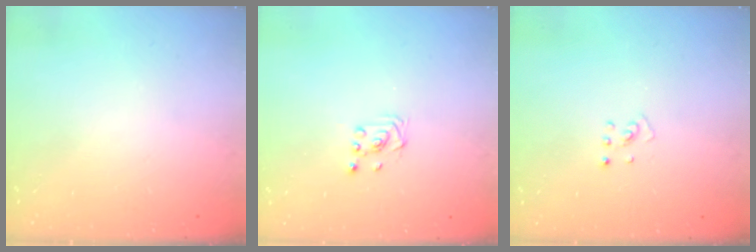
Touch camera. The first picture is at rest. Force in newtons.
{"total": 1.6, "press": 1.4, "slide": 0.9}
{"total": 2.5, "press": 2.4, "slide": 0.5}